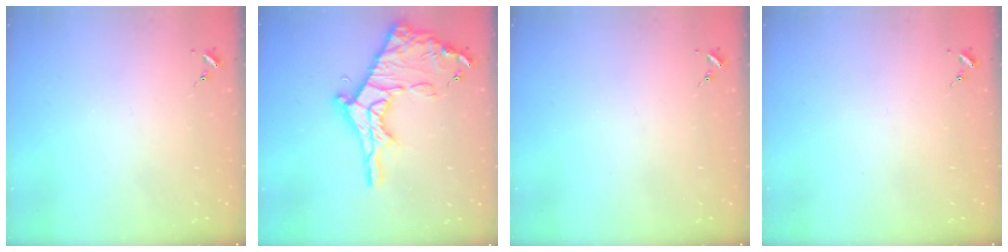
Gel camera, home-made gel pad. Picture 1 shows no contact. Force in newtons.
{"total": 21.0, "press": 20.9, "slide": 1.8}
{"total": 0.0}
{"total": 0.0}